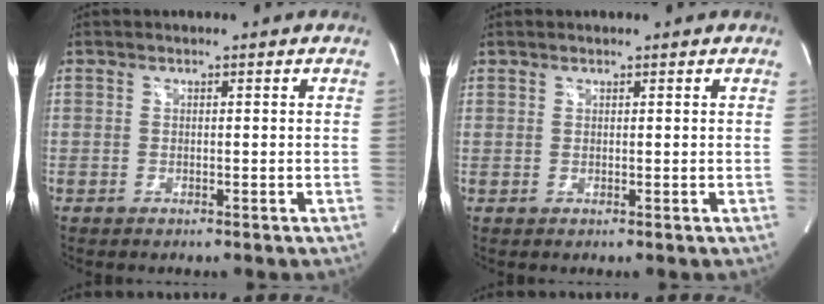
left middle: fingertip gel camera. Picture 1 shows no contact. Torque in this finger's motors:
{"motor_torque": [1.09, -1.05, 0.04, -0.21]}